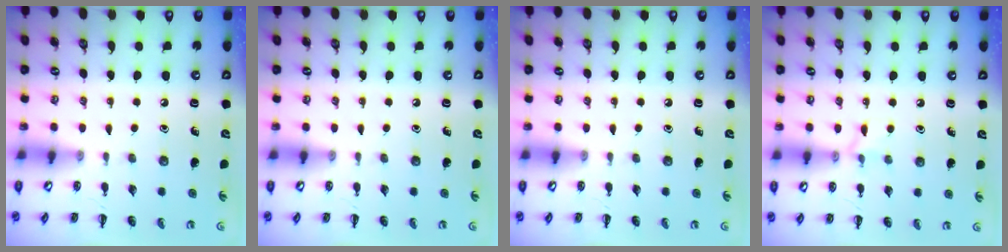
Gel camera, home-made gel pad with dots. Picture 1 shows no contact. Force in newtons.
{"total": 0.0}
{"total": 0.0}
{"total": 5.6, "press": 5.4, "slide": 1.3}